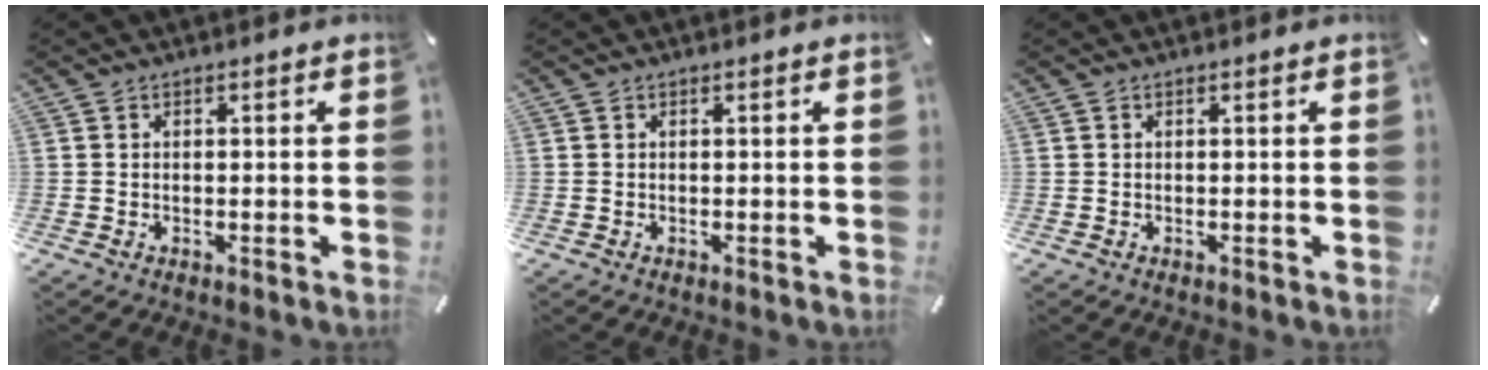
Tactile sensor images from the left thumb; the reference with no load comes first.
{"total": 0.0}
{"total": 0.0}